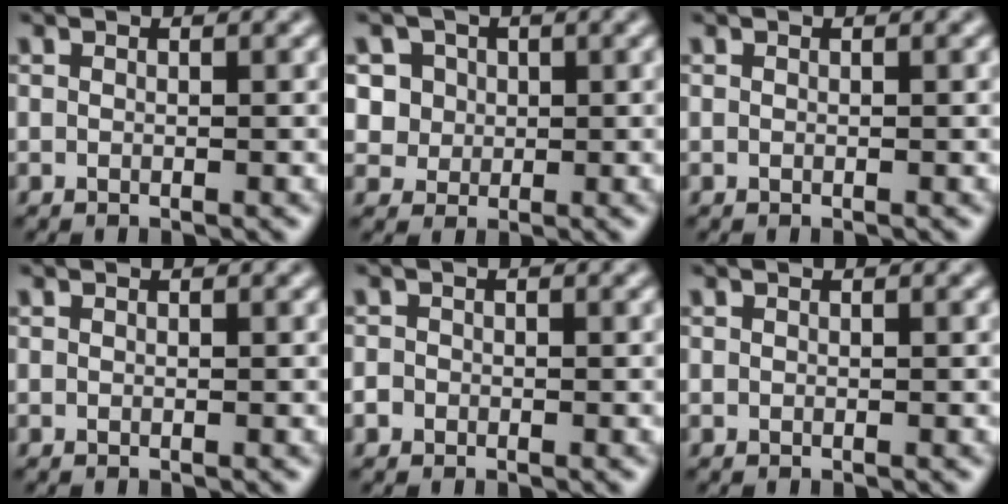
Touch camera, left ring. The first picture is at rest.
{"total": 4.5, "force": [1.7, 3.9, 1.6], "torque": [-0.018, 0.013, 0.025]}
{"total": 0.0}
{"total": 0.0}
{"total": 1.0, "force": [-0.6, 0.8, 0.2], "torque": [-0.006, 0.000, -0.009]}
{"total": 0.0}